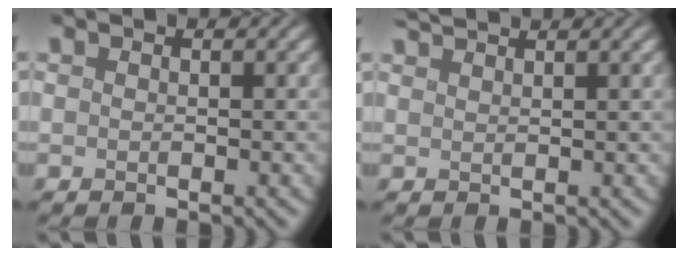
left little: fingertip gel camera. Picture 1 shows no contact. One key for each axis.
{"total": 2.3, "fx": 2.1, "fy": 0.2, "fz": 0.8, "tx": -0.003, "ty": 0.012, "tz": 0.026}